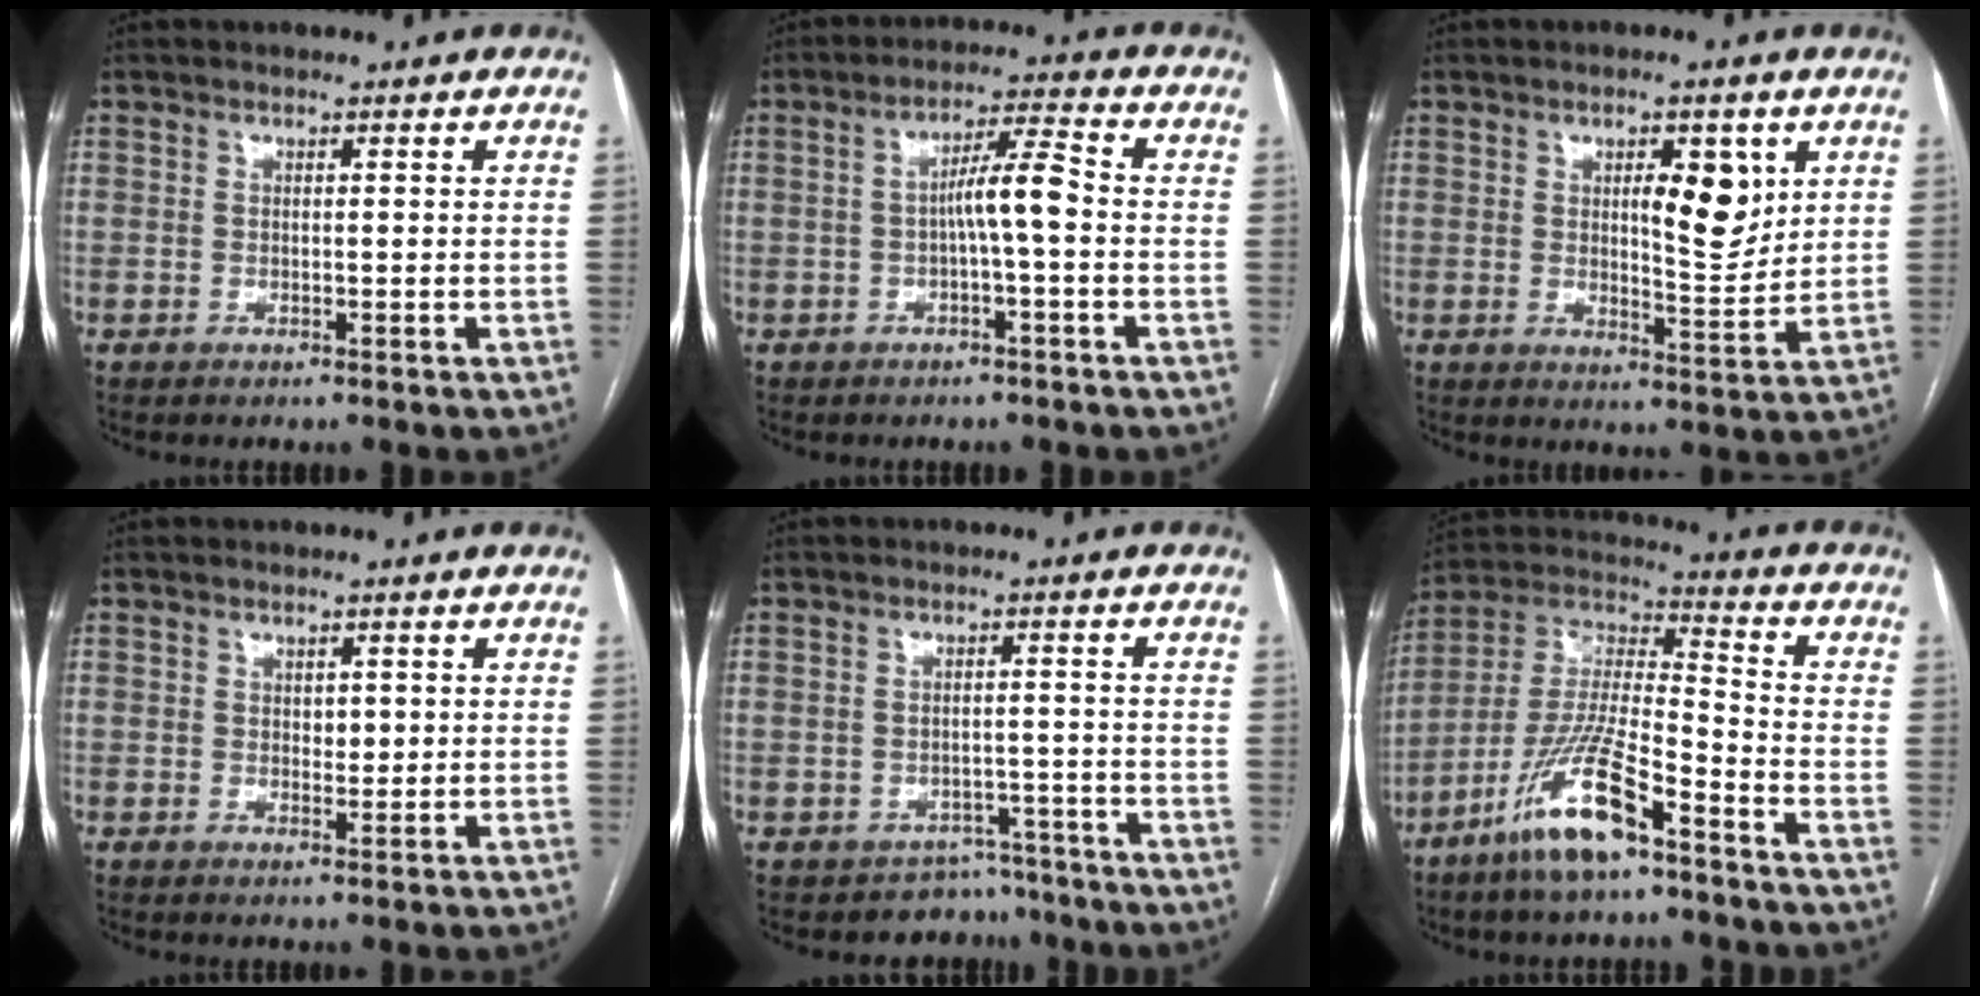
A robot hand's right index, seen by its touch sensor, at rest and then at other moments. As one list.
[{"total": 5.7, "force": [-0.7, 0.3, 5.6], "torque": [-0.095, 0.016, -0.011]}, {"total": 7.5, "force": [2.6, 2.3, 6.6], "torque": [-0.095, -0.004, 0.041]}, {"total": 1.7, "force": [0.3, 1.1, 1.2], "torque": [-0.012, -0.002, 0.006]}, {"total": 5.4, "force": [-4.4, 3.0, -0.8], "torque": [0.022, 0.030, -0.059]}, {"total": 14.6, "force": [-9.0, 2.7, 11.2], "torque": [-0.236, -0.015, -0.169]}]